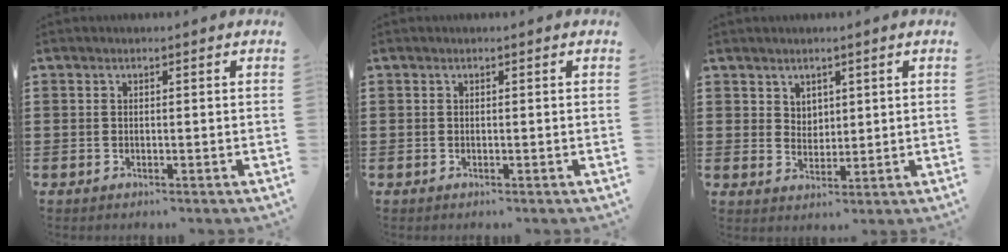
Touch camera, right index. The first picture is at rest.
{"total": 0.0}
{"total": 3.1, "force": [2.2, 2.1, 0.3], "torque": [-0.014, 0.007, 0.042]}